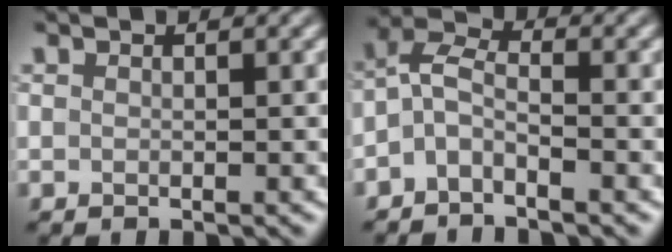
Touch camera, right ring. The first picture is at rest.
{"total": 2.8, "force": [-1.4, 1.3, 2.1], "torque": [-0.046, 0.010, -0.042]}